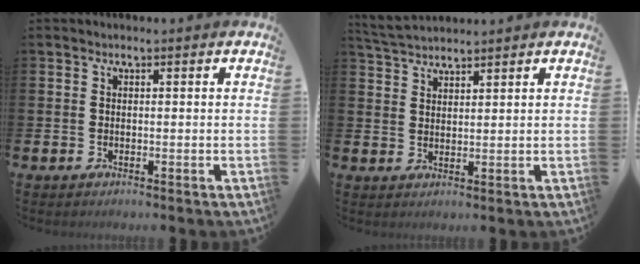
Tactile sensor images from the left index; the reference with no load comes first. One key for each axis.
{"total": 3.3, "fx": 3.3, "fy": 0.5, "fz": 0.3, "tx": -0.020, "ty": -0.010, "tz": 0.063}